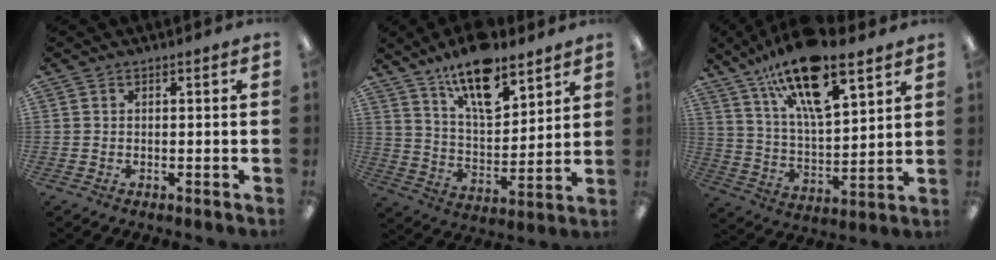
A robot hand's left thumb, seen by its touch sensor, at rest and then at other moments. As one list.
[{"total": 15.9, "force": [11.6, 6.2, 8.9], "torque": [-0.147, -0.062, 0.199]}, {"total": 19.8, "force": [13.6, 6.7, 12.7], "torque": [-0.222, -0.066, 0.230]}]